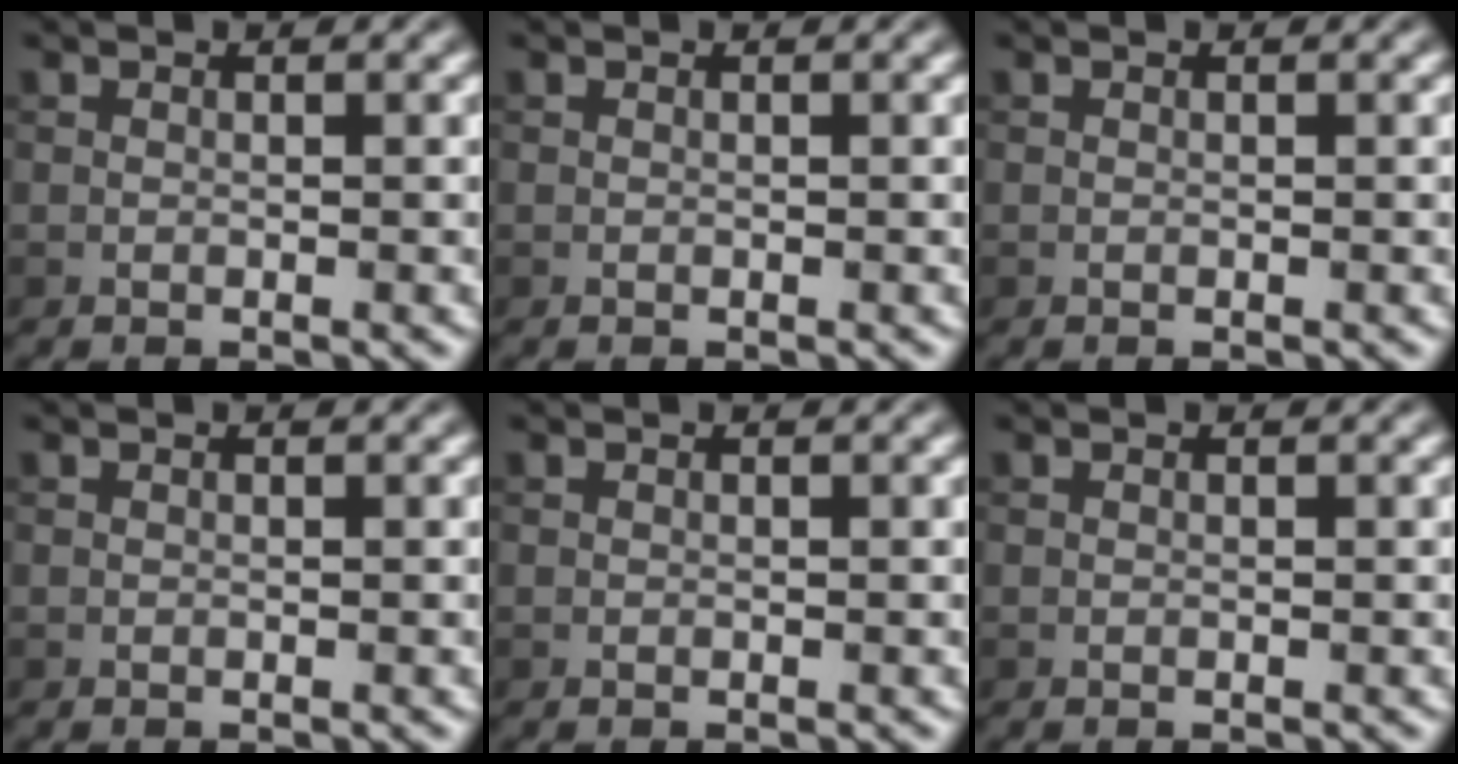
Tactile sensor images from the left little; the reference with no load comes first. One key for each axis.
{"total": 0.0}
{"total": 0.0}
{"total": 0.0}
{"total": 0.0}
{"total": 0.0}